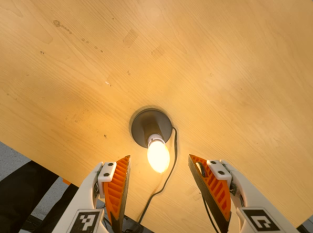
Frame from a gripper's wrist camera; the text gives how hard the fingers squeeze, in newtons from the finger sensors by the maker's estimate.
{"total": 0.0}